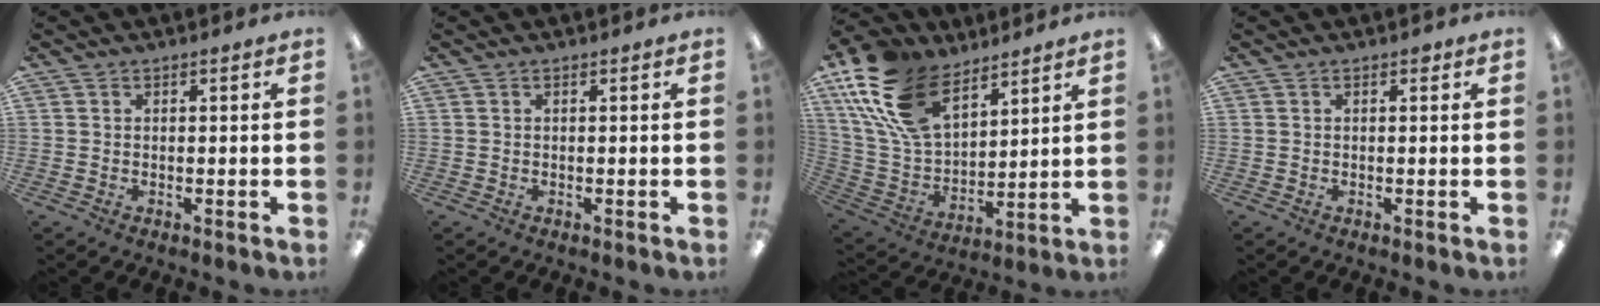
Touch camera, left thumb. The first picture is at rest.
{"total": 0.0}
{"total": 20.7, "force": [11.8, 11.7, 12.3], "torque": [-0.283, -0.044, 0.219]}
{"total": 0.6, "force": [0.4, 0.3, 0.3], "torque": [0.002, 0.000, 0.004]}